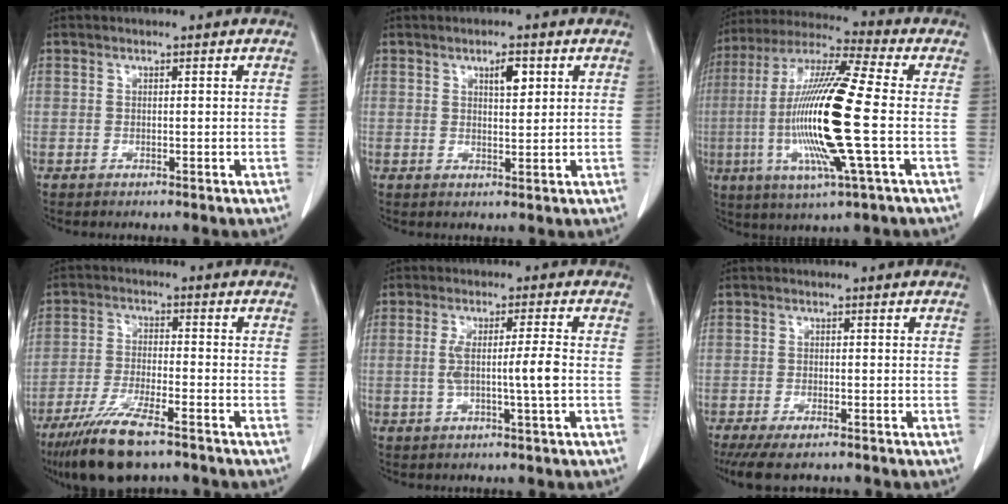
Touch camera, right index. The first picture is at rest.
{"total": 3.1, "force": [1.5, 1.0, 2.6], "torque": [-0.043, -0.003, 0.024]}
{"total": 19.1, "force": [-2.7, 0.6, 18.9], "torque": [-0.389, -0.010, -0.059]}
{"total": 10.9, "force": [-7.8, 1.9, 7.4], "torque": [-0.141, -0.028, -0.138]}
{"total": 5.9, "force": [-0.7, -0.5, 5.9], "torque": [-0.110, 0.002, -0.009]}
{"total": 7.1, "force": [-5.6, 1.8, 3.9], "torque": [-0.057, -0.012, -0.089]}